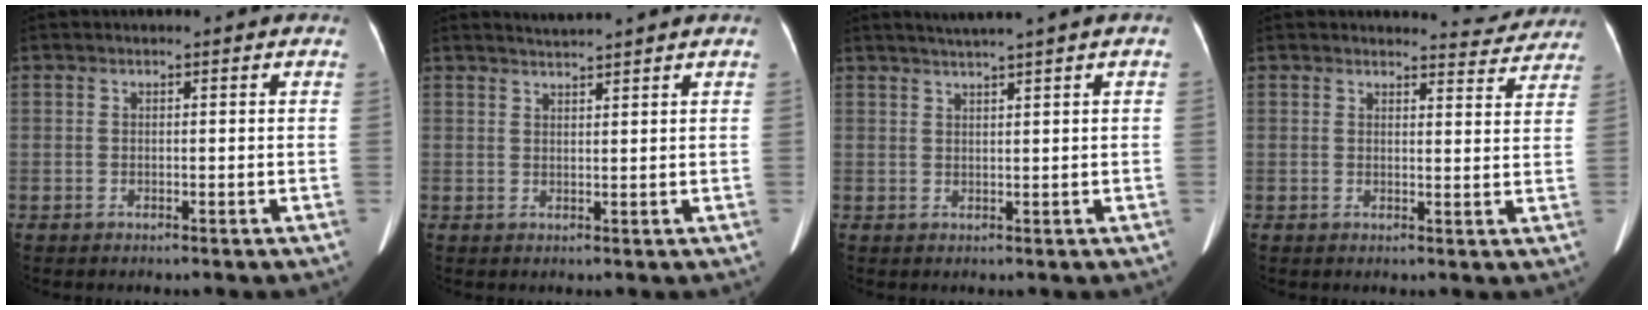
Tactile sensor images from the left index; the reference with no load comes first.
{"total": 2.2, "force": [2.0, -0.9, 0.2], "torque": [-0.004, 0.004, 0.043]}
{"total": 3.4, "force": [2.5, -1.0, 2.0], "torque": [-0.034, 0.008, 0.047]}
{"total": 4.9, "force": [4.8, 0.7, -0.5], "torque": [0.008, -0.017, 0.043]}